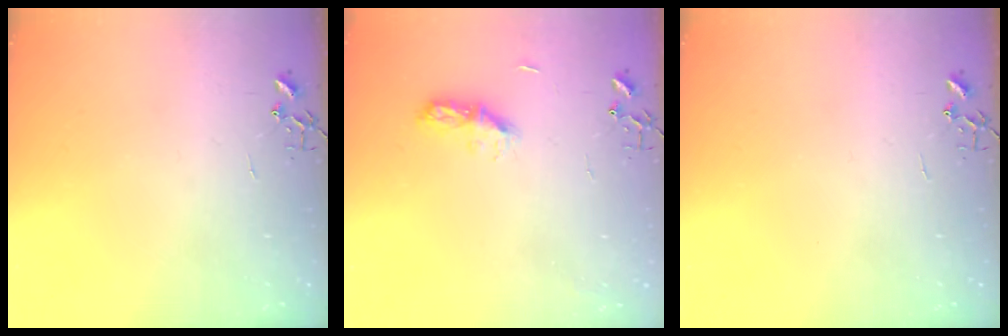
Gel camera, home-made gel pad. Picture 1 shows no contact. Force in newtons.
{"total": 7.2, "press": 7.1, "slide": 0.6}
{"total": 0.0}